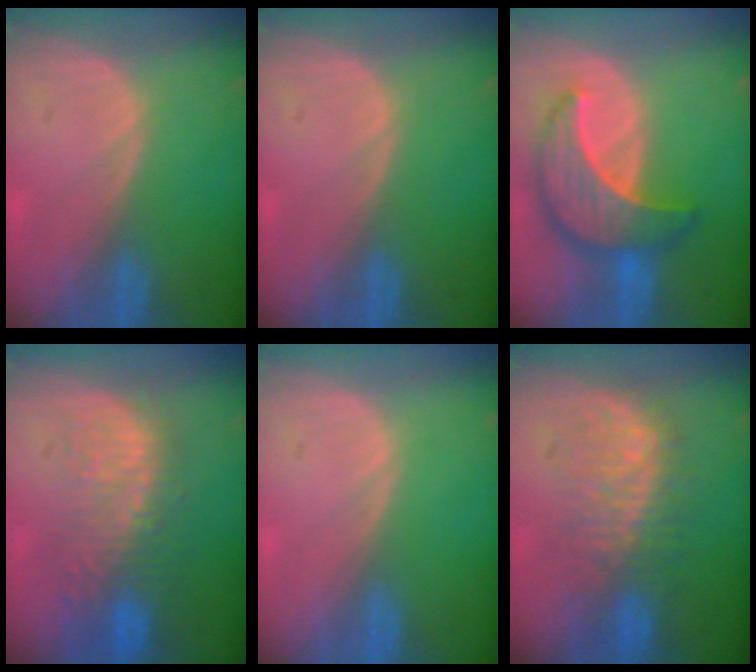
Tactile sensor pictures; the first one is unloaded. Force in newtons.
{"total": 0.0}
{"total": 9.5, "press": 9.5, "slide": 0.7}
{"total": 10.2, "press": 9.1, "slide": 4.7}
{"total": 0.0}
{"total": 8.5, "press": 8.4, "slide": 0.9}